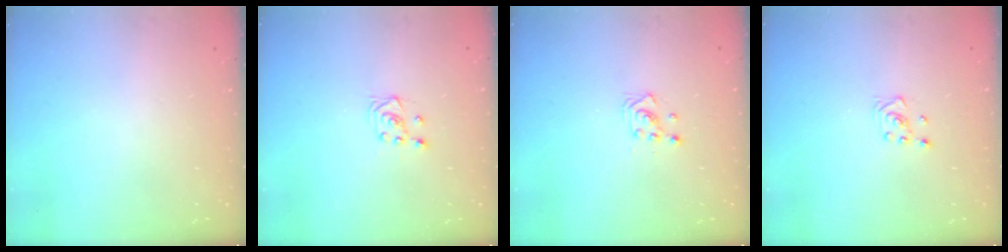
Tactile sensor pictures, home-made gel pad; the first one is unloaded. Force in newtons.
{"total": 3.5, "press": 3.4, "slide": 0.8}
{"total": 3.1, "press": 3.1, "slide": 0.3}
{"total": 2.8, "press": 2.6, "slide": 1.0}